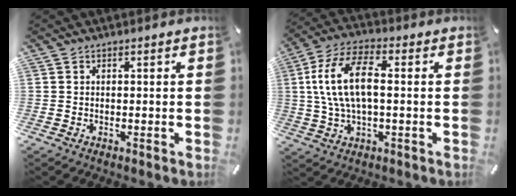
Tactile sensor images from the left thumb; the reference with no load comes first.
{"total": 13.5, "force": [1.5, 6.7, 11.7], "torque": [-0.247, 0.003, 0.024]}